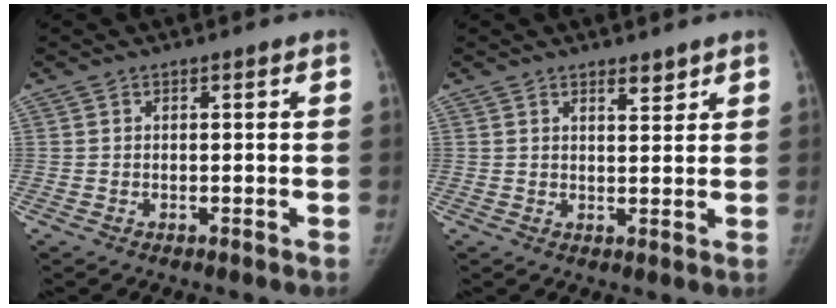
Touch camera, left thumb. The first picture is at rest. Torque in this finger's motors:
{"motor_torque": [-0.18, -0.09, 0.01, 0.35, -0.01]}